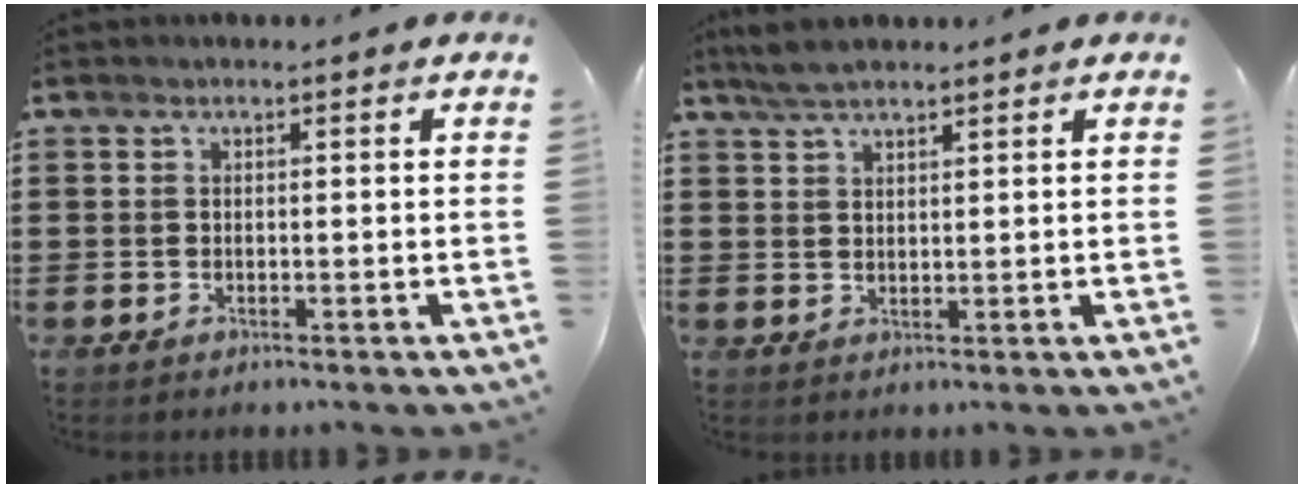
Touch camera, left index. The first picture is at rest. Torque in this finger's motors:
{"motor_torque": [0.86, -0.76, 0.39, 0.07]}